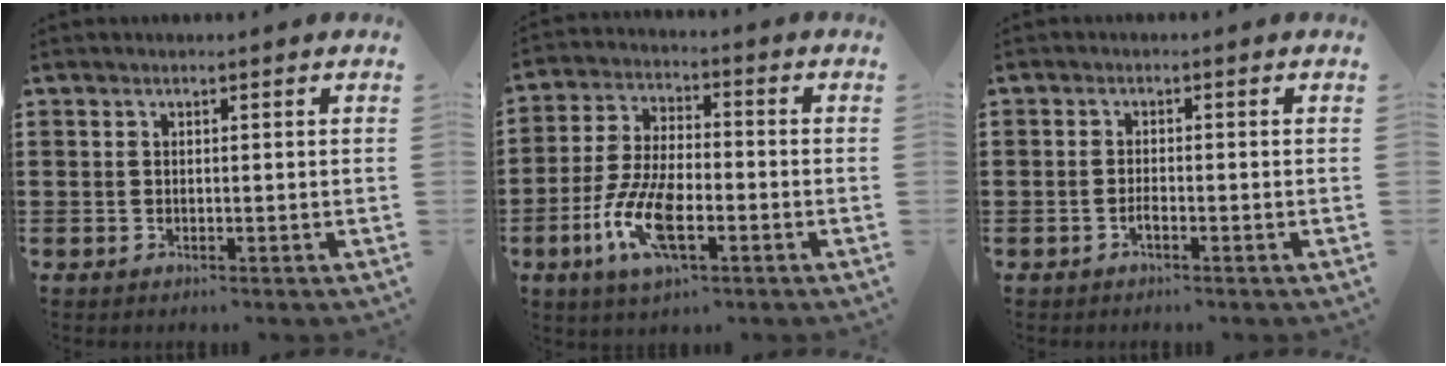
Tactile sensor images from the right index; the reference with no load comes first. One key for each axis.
{"total": 10.1, "fx": -3.9, "fy": 4.0, "fz": 8.5, "tx": -0.197, "ty": -0.010, "tz": -0.075}
{"total": 1.3, "fx": -0.9, "fy": 0.2, "fz": 1.0, "tx": -0.020, "ty": -0.004, "tz": -0.015}